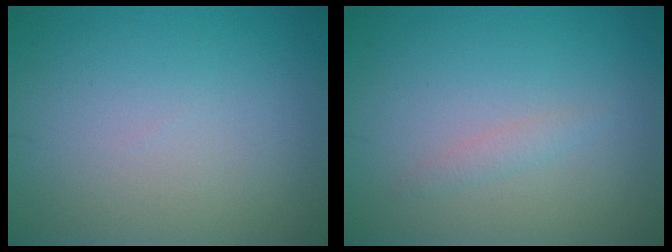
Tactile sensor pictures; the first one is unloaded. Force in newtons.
{"total": 1.0, "press": 1.0, "slide": 0.1}